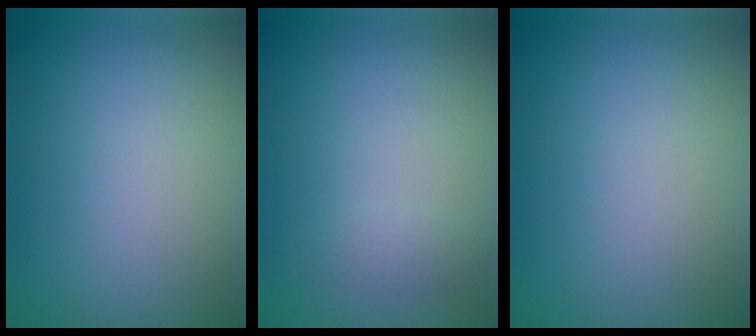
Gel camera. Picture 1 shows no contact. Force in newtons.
{"total": 1.1, "press": 1.1, "slide": 0.0}
{"total": 0.0}